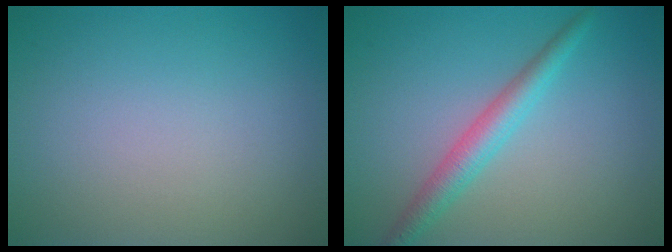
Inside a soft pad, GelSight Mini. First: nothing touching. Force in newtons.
{"total": 3.0, "press": 3.0, "slide": 0.0}